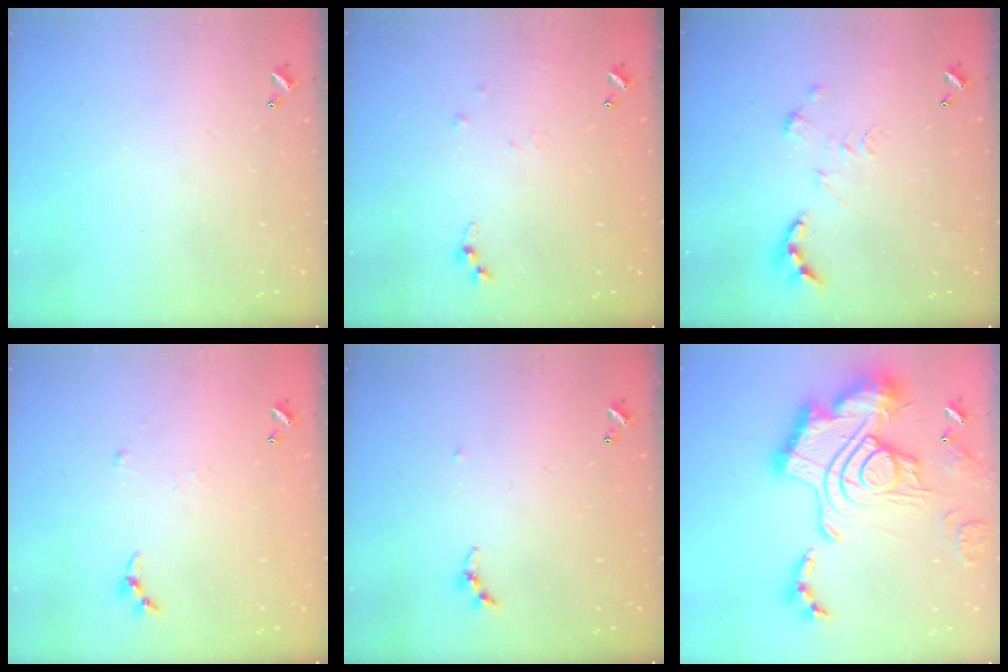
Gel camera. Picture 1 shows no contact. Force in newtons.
{"total": 3.6, "press": 3.6, "slide": 0.5}
{"total": 0.0}
{"total": 3.0, "press": 2.9, "slide": 0.4}
{"total": 3.8, "press": 3.8, "slide": 0.3}
{"total": 3.8, "press": 3.1, "slide": 2.2}